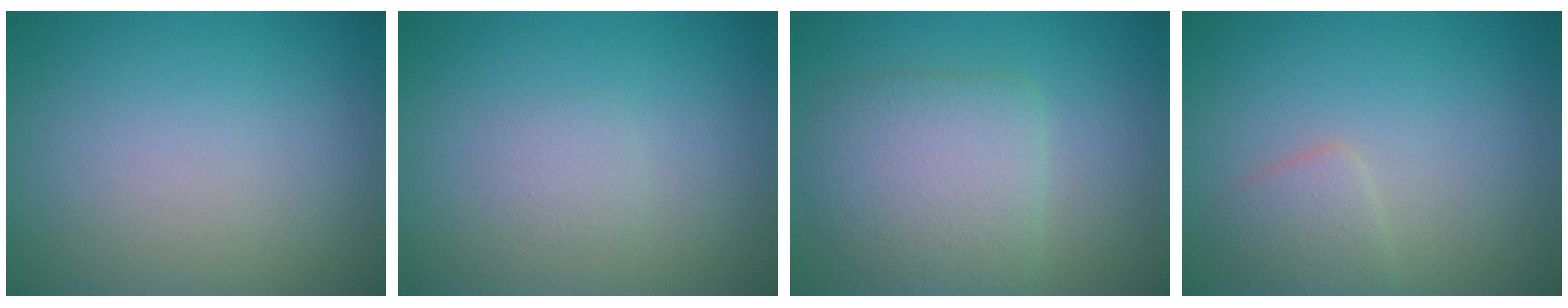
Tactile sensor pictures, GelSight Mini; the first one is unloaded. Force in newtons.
{"total": 0.8, "press": 0.8, "slide": 0.0}
{"total": 5.3, "press": 5.3, "slide": 0.2}
{"total": 1.9, "press": 1.9, "slide": 0.0}